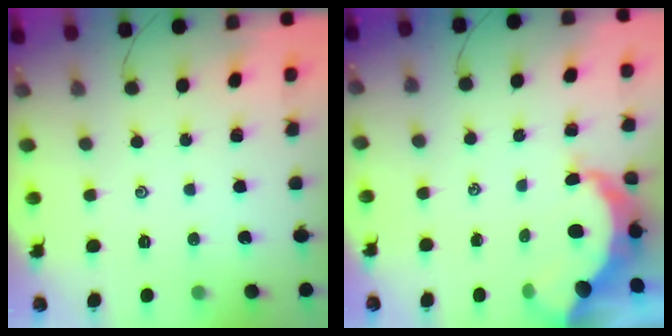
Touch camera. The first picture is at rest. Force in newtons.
{"total": 7.9, "press": 7.8, "slide": 1.0}